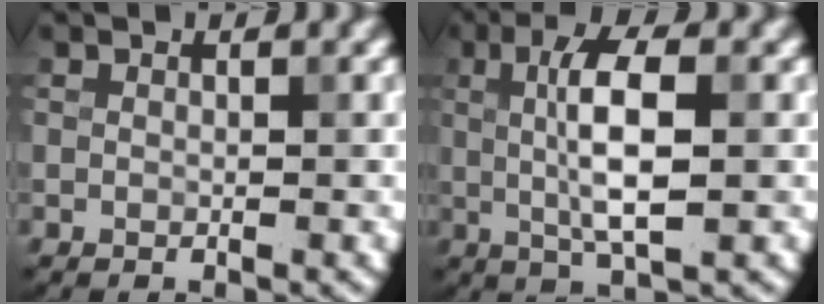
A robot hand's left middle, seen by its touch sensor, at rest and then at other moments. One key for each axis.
{"total": 5.9, "fx": 0.5, "fy": 1.7, "fz": 5.6, "tx": -0.105, "ty": 0.005, "tz": 0.008}